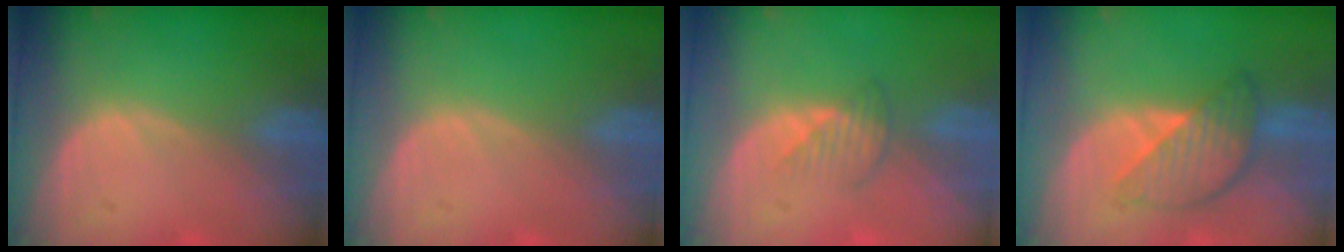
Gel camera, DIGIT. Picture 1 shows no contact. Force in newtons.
{"total": 0.0}
{"total": 2.5, "press": 2.5, "slide": 0.3}
{"total": 6.3, "press": 6.3, "slide": 0.3}